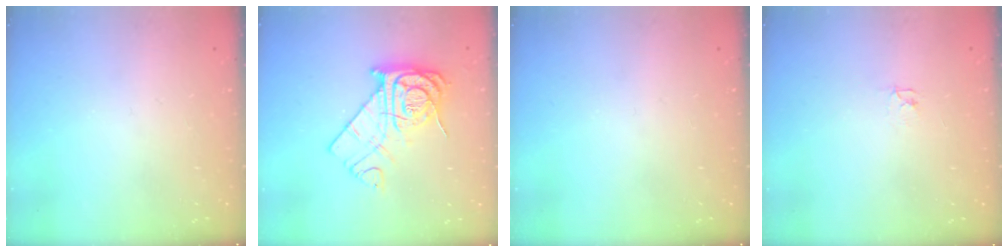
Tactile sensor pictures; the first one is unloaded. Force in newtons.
{"total": 14.3, "press": 14.2, "slide": 1.6}
{"total": 0.0}
{"total": 2.1, "press": 2.1, "slide": 0.3}